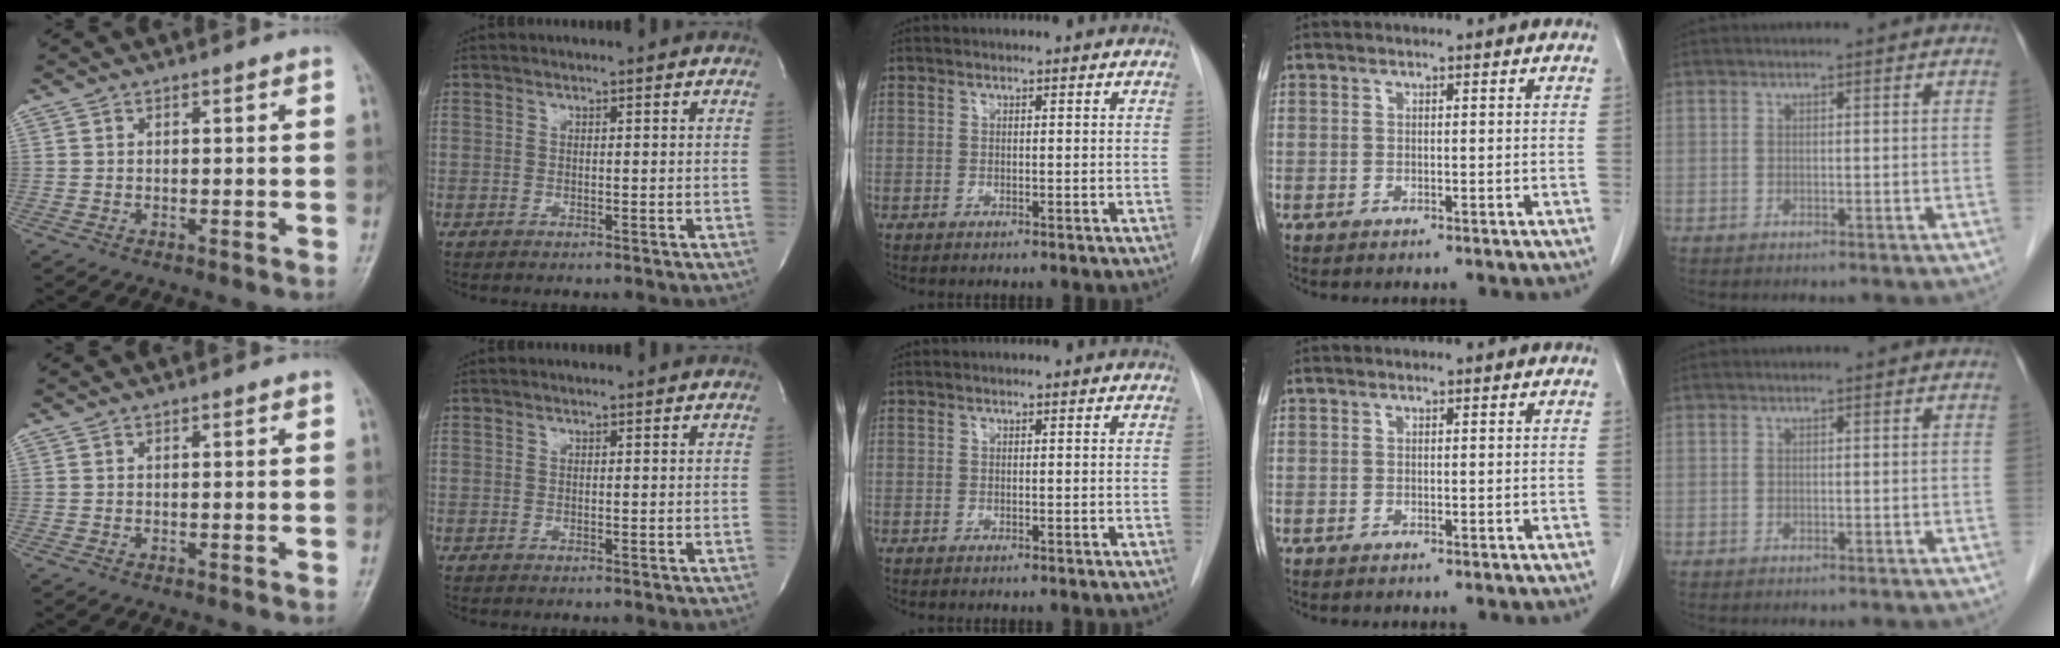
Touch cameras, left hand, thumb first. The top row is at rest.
{}